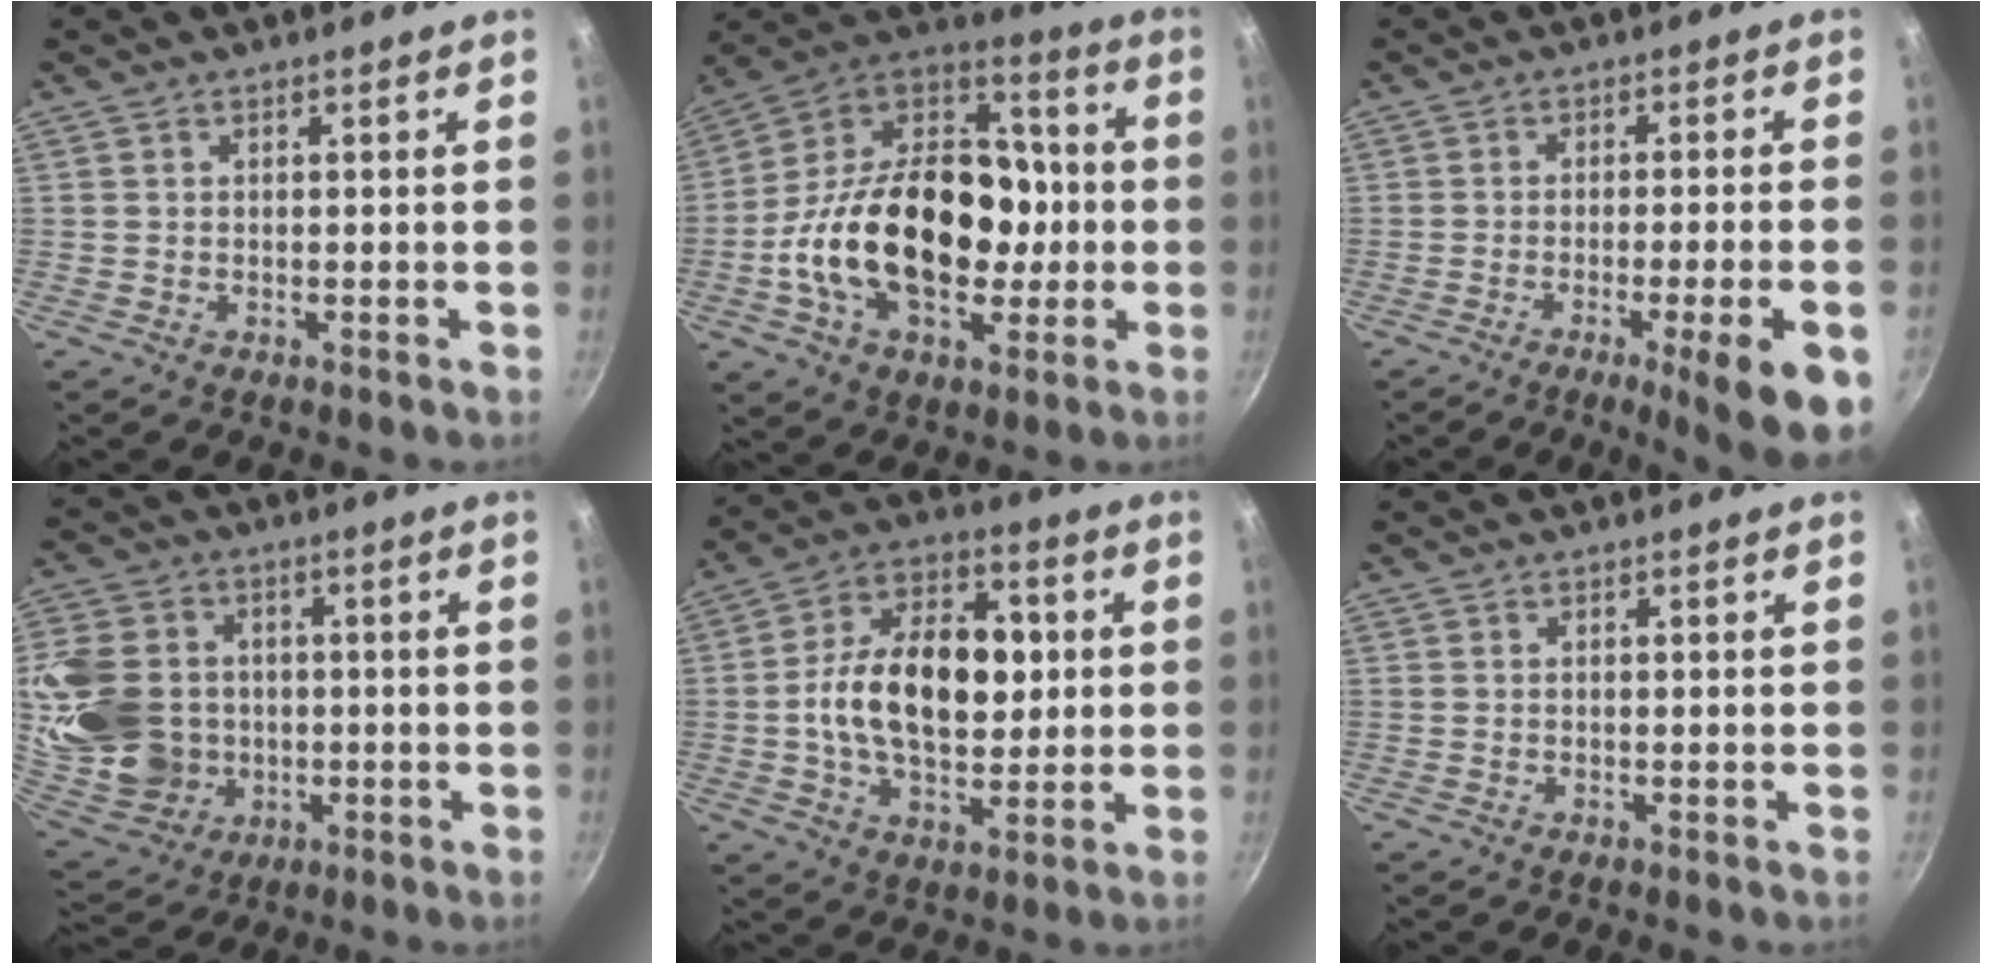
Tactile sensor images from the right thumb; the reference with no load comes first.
{"total": 28.0, "force": [-3.8, 18.5, 20.7], "torque": [-0.324, 0.053, -0.072]}
{"total": 11.3, "force": [-4.7, 1.2, 10.2], "torque": [-0.130, 0.015, -0.061]}
{"total": 20.1, "force": [0.1, 16.9, 10.8], "torque": [-0.226, 0.008, 0.015]}
{"total": 18.3, "force": [1.0, 11.4, 14.2], "torque": [-0.203, 0.020, 0.006]}
{"total": 0.0}